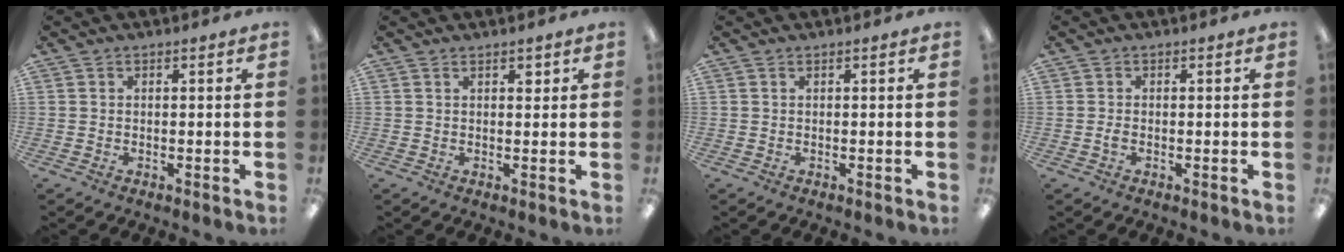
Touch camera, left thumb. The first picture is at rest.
{"total": 1.7, "force": [1.1, 1.0, 0.8], "torque": [-0.002, -0.003, 0.015]}
{"total": 0.0}
{"total": 1.2, "force": [-0.4, 0.7, 0.9], "torque": [-0.017, 0.003, -0.008]}